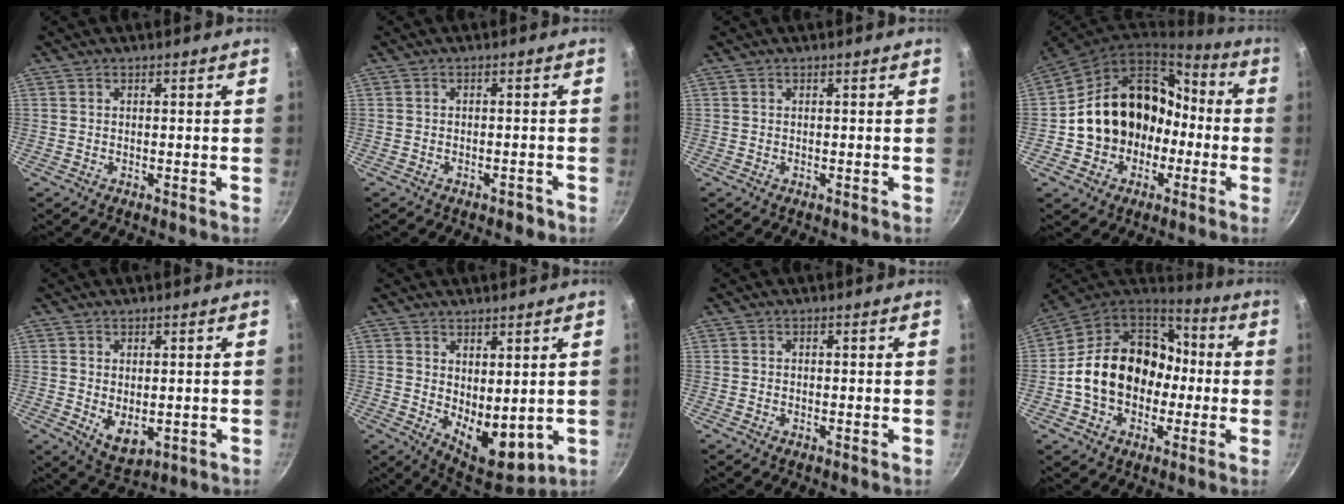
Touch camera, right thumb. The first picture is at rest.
{"total": 1.9, "force": [-1.3, 1.1, 0.9], "torque": [-0.007, 0.020, -0.007]}
{"total": 0.0}
{"total": 18.8, "force": [-2.8, 15.9, 9.6], "torque": [-0.129, 0.070, -0.030]}
{"total": 5.7, "force": [-0.2, 3.5, 4.5], "torque": [-0.063, -0.019, 0.009]}
{"total": 10.0, "force": [1.5, 5.6, 8.2], "torque": [-0.095, -0.036, 0.041]}
{"total": 0.0}
{"total": 21.0, "force": [-1.2, 16.2, 13.2], "torque": [-0.206, 0.055, -0.022]}